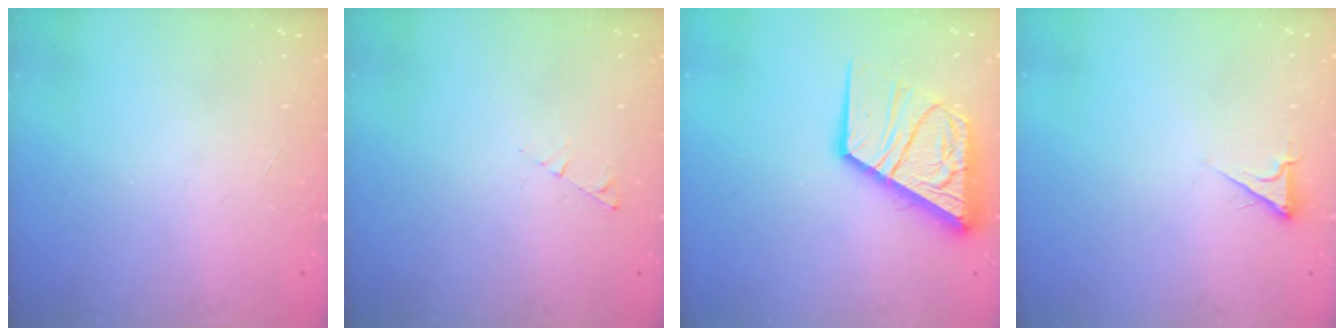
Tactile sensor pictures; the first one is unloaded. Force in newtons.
{"total": 2.9, "press": 2.9, "slide": 0.4}
{"total": 16.9, "press": 16.8, "slide": 1.8}
{"total": 3.5, "press": 3.4, "slide": 0.6}